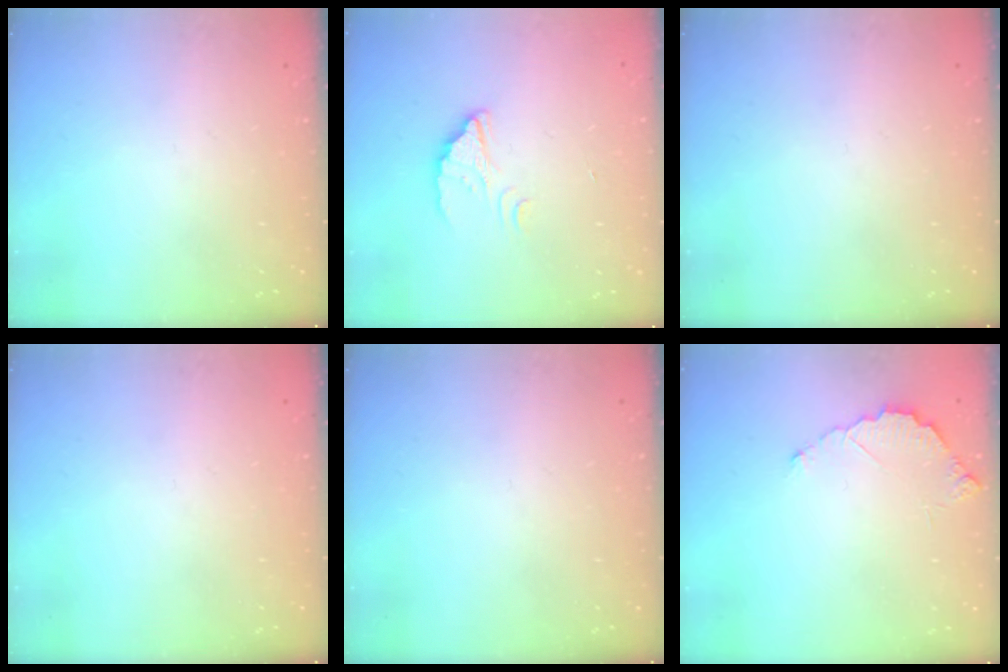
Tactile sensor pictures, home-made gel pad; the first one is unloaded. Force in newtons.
{"total": 2.7, "press": 2.7, "slide": 0.1}
{"total": 0.0}
{"total": 0.0}
{"total": 0.0}
{"total": 4.1, "press": 4.1, "slide": 0.3}